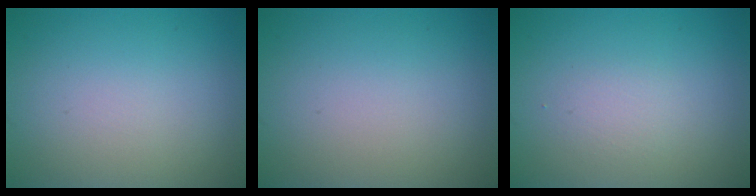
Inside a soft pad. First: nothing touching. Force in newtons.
{"total": 0.0}
{"total": 1.2, "press": 1.2, "slide": 0.0}